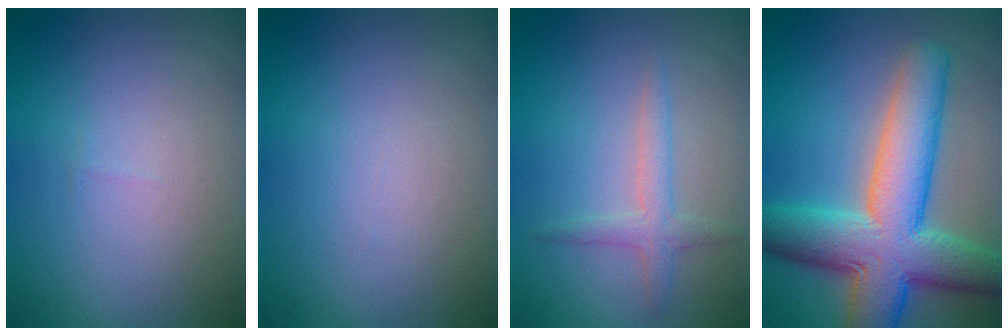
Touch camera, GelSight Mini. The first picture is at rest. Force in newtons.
{"total": 0.0}
{"total": 2.0, "press": 2.0, "slide": 0.1}
{"total": 11.2, "press": 11.2, "slide": 0.4}